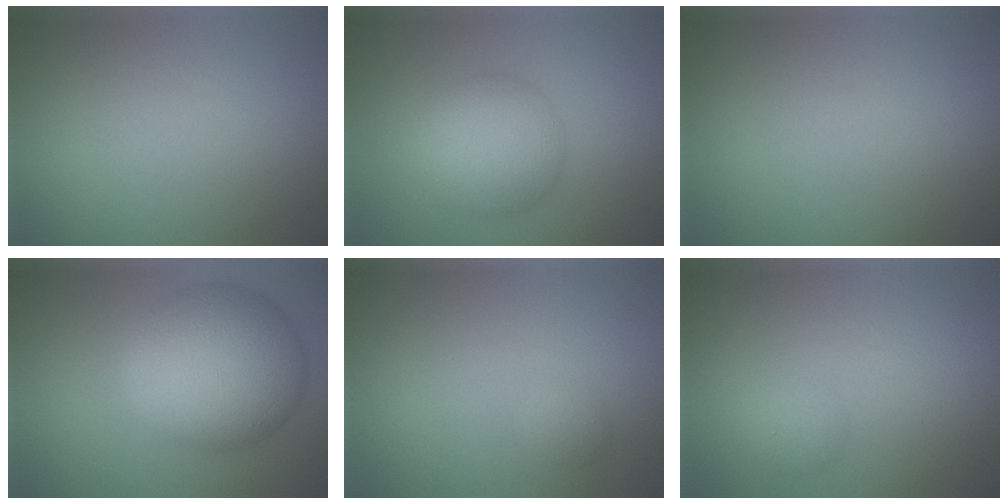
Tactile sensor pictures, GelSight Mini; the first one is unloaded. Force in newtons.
{"total": 6.0, "press": 6.0, "slide": 0.1}
{"total": 0.0}
{"total": 10.9, "press": 10.9, "slide": 0.3}
{"total": 0.7, "press": 0.7, "slide": 0.1}
{"total": 1.2, "press": 1.2, "slide": 0.1}